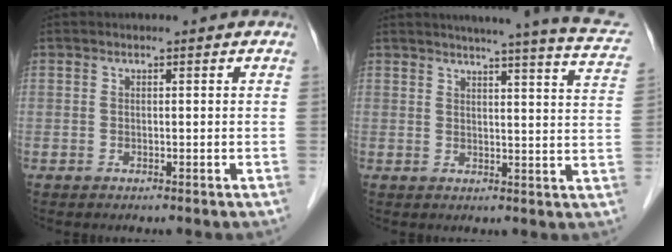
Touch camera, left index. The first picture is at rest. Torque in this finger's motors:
{"motor_torque": [0.45, -0.84, 0.09, 0.04]}